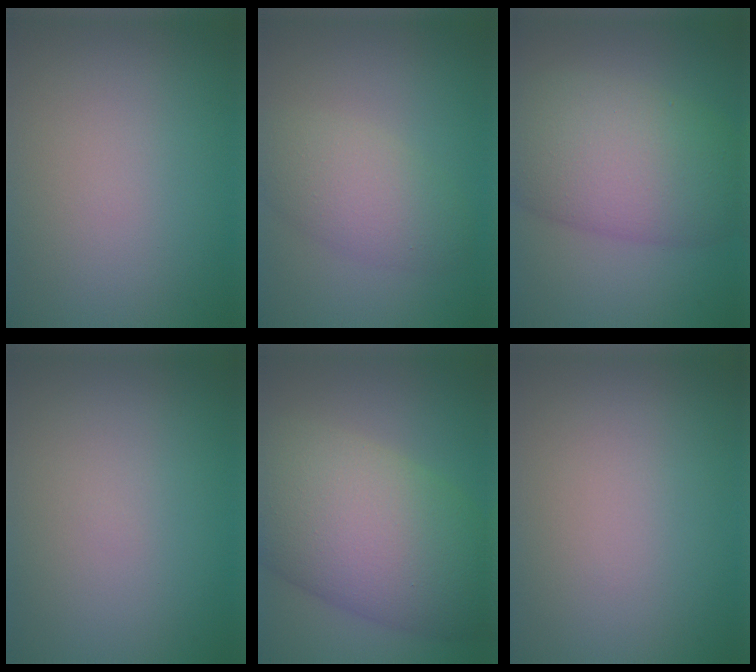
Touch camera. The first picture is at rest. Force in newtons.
{"total": 4.1, "press": 4.1, "slide": 0.1}
{"total": 9.7, "press": 9.7, "slide": 0.3}
{"total": 0.0}
{"total": 12.6, "press": 12.6, "slide": 0.5}
{"total": 0.0}